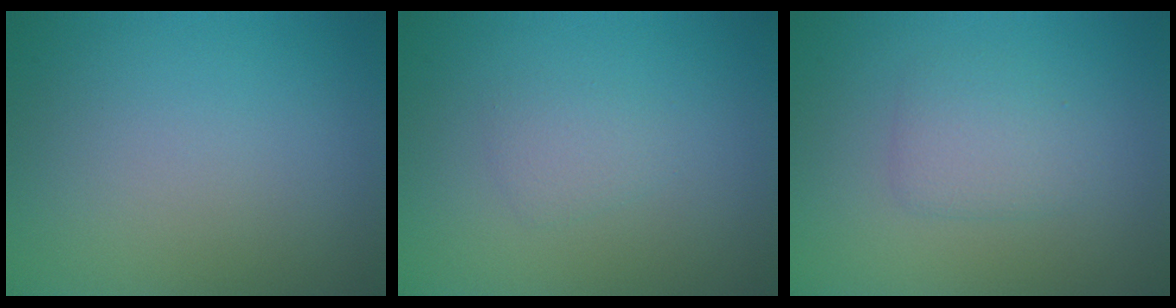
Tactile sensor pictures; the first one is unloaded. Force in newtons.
{"total": 1.2, "press": 1.2, "slide": 0.0}
{"total": 2.0, "press": 2.0, "slide": 0.2}